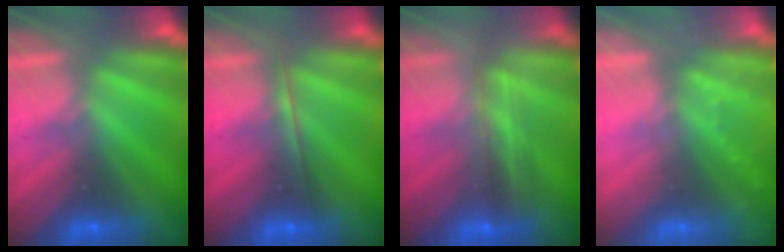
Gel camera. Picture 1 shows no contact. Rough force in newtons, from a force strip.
{"total": 1.8}
{"total": 2.4}
{"total": 2.2}